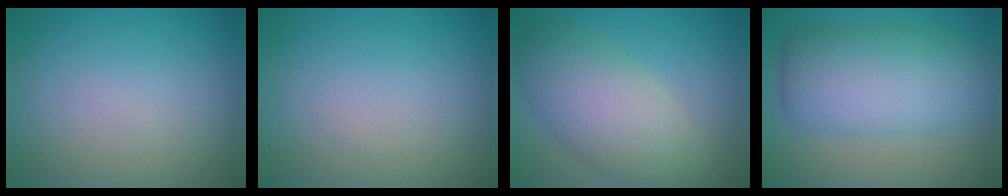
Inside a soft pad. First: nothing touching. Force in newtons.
{"total": 0.0}
{"total": 6.9, "press": 6.9, "slide": 0.6}
{"total": 8.0, "press": 8.0, "slide": 0.1}